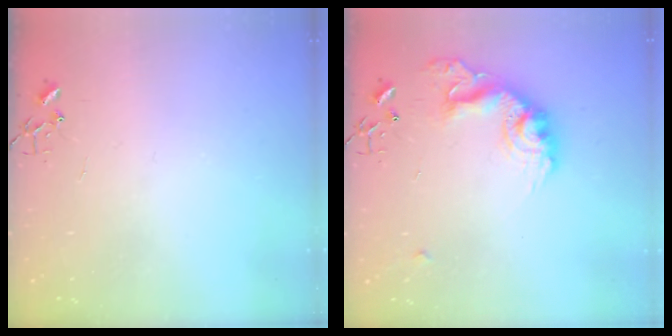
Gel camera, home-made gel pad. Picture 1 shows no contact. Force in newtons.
{"total": 17.2, "press": 17.2, "slide": 1.2}